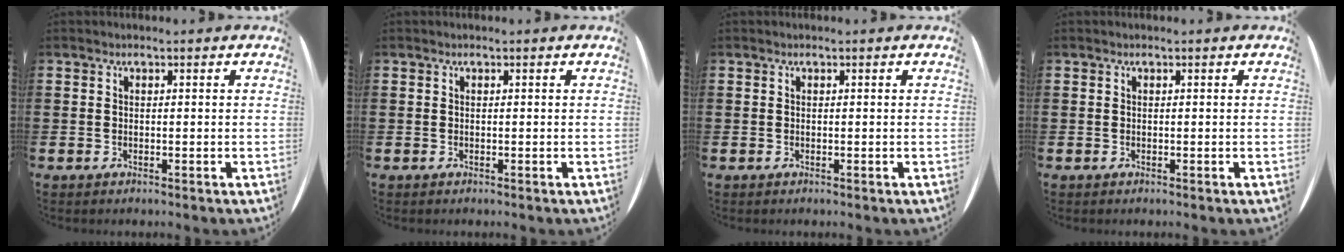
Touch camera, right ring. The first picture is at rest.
{"total": 0.0}
{"total": 0.0}
{"total": 0.0}